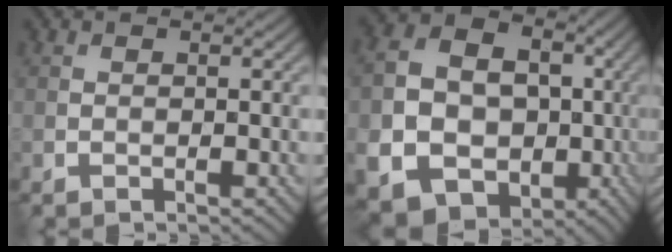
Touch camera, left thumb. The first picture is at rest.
{"total": 17.4, "force": [-4.5, 14.9, 7.8], "torque": [-0.189, -0.040, -0.095]}